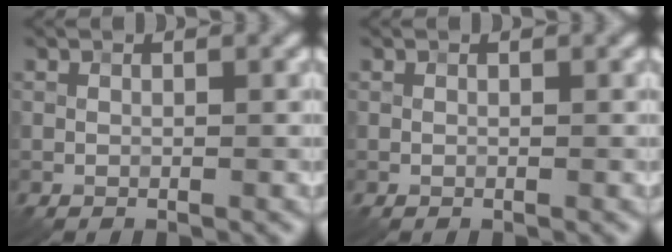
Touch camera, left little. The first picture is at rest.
{"total": 0.0}